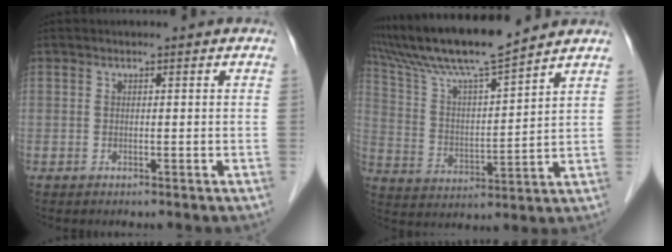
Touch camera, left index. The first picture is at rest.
{"total": 13.8, "force": [12.2, -0.6, 6.4], "torque": [-0.130, 0.008, 0.223]}